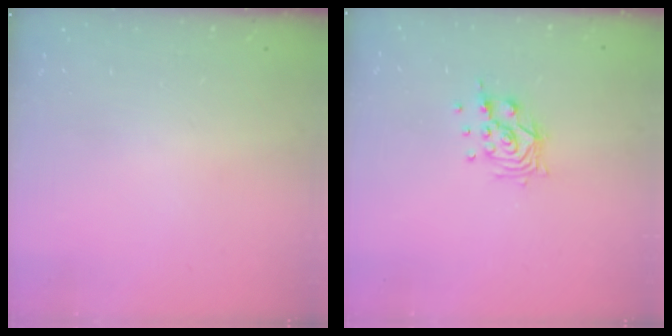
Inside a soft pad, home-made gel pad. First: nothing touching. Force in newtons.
{"total": 9.6, "press": 9.5, "slide": 1.2}